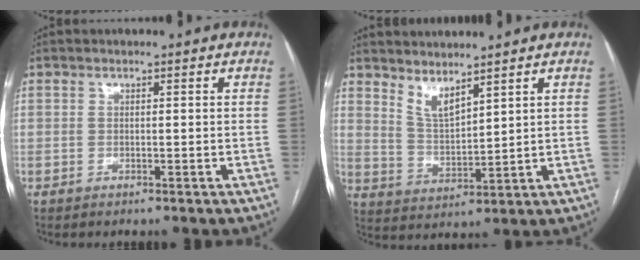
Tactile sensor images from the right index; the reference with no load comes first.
{"total": 4.9, "force": [4.1, 0.9, 2.5], "torque": [-0.054, -0.014, 0.093]}